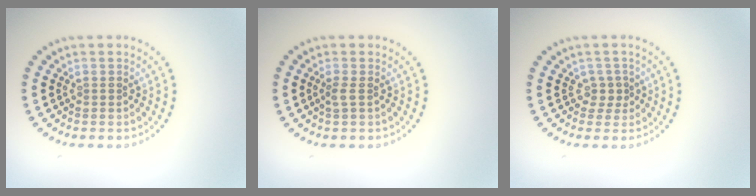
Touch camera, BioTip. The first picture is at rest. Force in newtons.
{"total": 0.9, "press": 0.7, "slide": 0.5}
{"total": 1.4, "press": 1.0, "slide": 1.0}